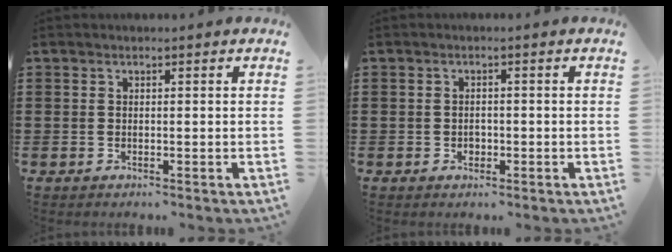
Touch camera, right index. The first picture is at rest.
{"total": 1.2, "force": [-0.5, 0.9, 0.6], "torque": [-0.013, 0.003, -0.011]}